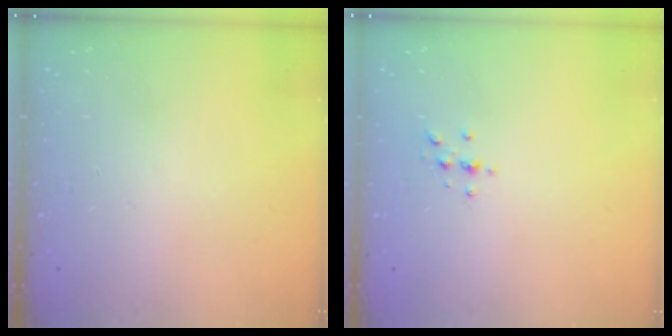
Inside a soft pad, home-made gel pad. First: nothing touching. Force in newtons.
{"total": 2.3, "press": 2.3, "slide": 0.2}